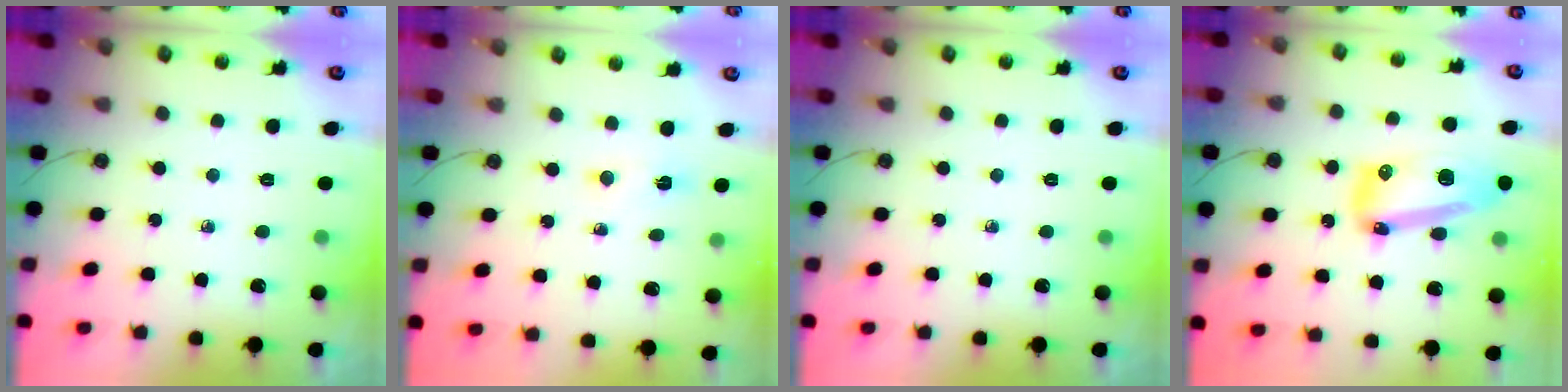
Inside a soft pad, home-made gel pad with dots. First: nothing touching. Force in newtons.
{"total": 2.4, "press": 2.2, "slide": 1.0}
{"total": 0.0}
{"total": 14.5, "press": 14.4, "slide": 2.1}